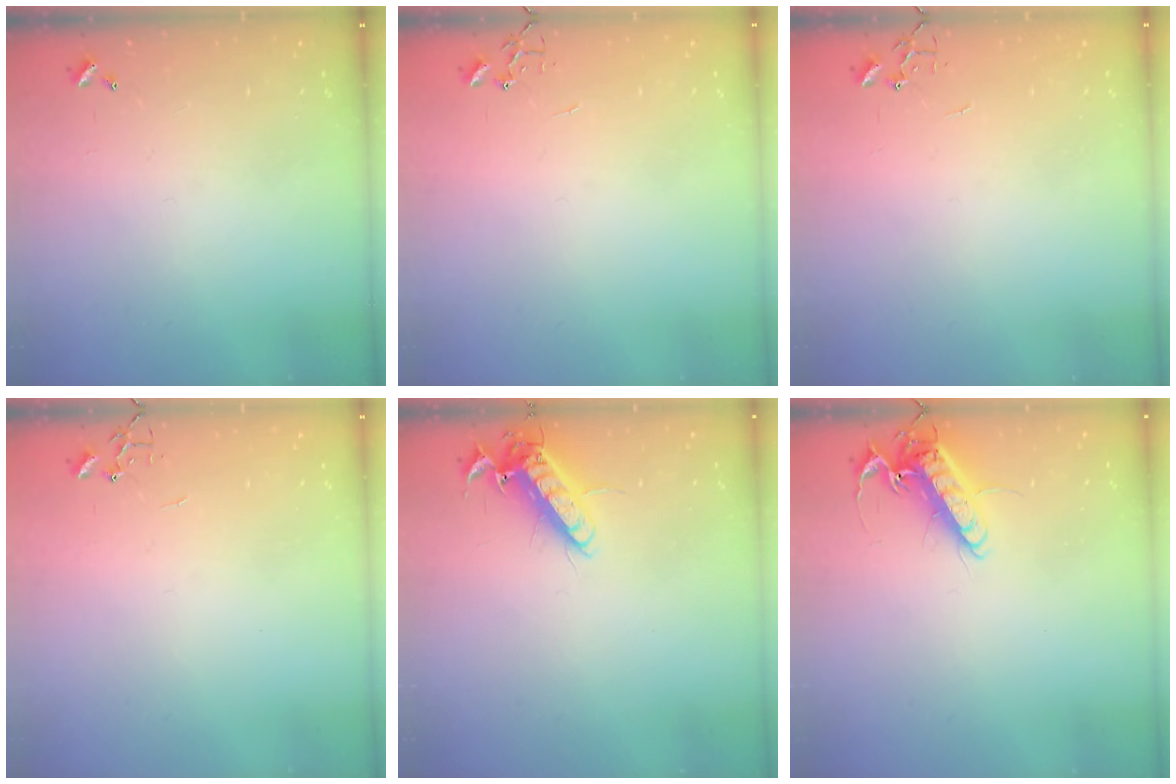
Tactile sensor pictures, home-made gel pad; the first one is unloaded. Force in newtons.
{"total": 0.0}
{"total": 0.0}
{"total": 0.0}
{"total": 12.7, "press": 12.5, "slide": 2.1}
{"total": 13.7, "press": 13.5, "slide": 2.3}